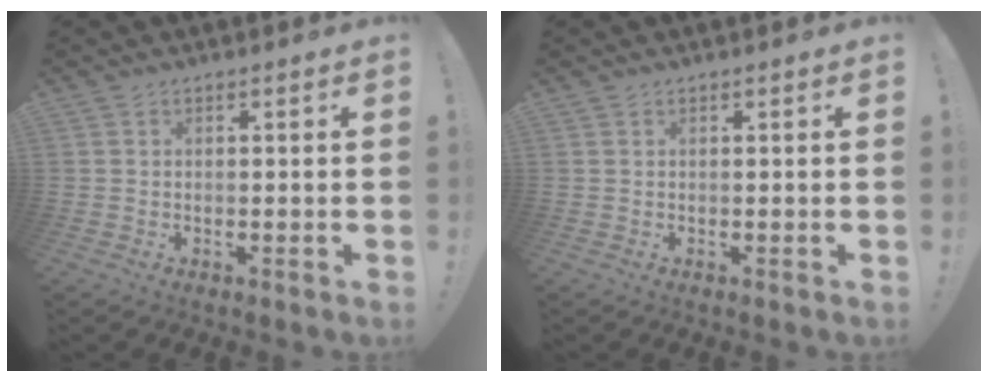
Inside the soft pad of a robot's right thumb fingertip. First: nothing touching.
{"total": 0.0}